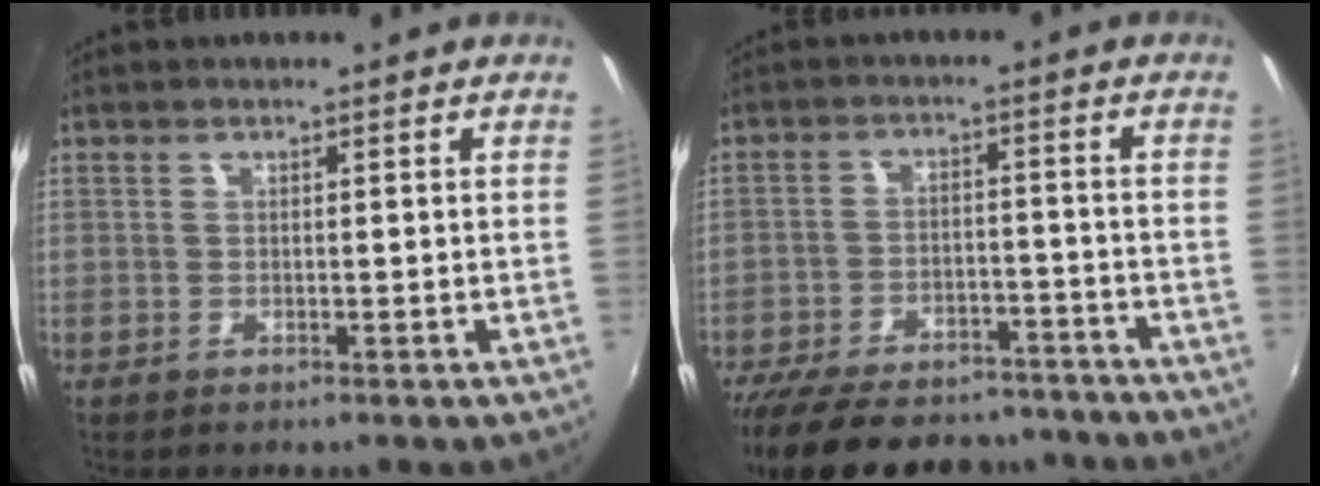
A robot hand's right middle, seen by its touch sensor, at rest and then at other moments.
{"total": 21.7, "force": [-18.2, 7.9, 8.8], "torque": [-0.191, 0.001, -0.249]}